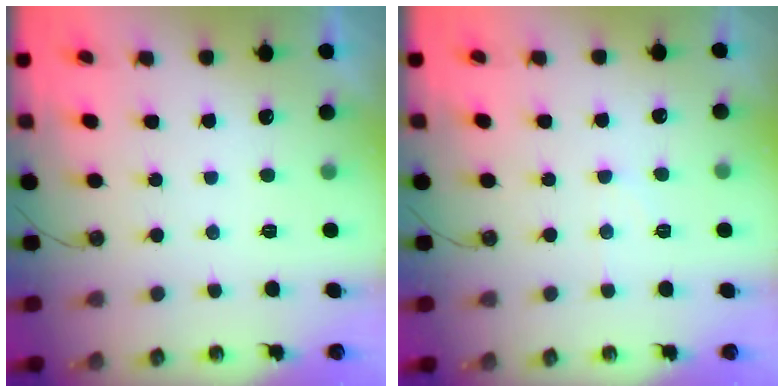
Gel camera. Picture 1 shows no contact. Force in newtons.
{"total": 6.2, "press": 6.1, "slide": 1.0}